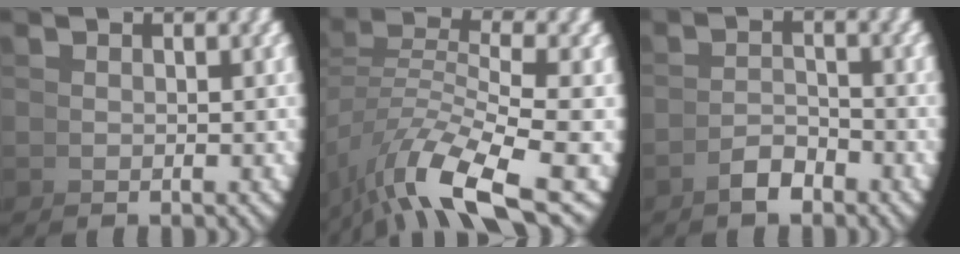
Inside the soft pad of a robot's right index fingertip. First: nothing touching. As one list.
[{"total": 6.4, "force": [-2.5, 2.4, 5.3], "torque": [-0.104, -0.024, -0.022]}, {"total": 2.2, "force": [-2.1, -0.3, 0.5], "torque": [0.014, 0.007, -0.039]}]